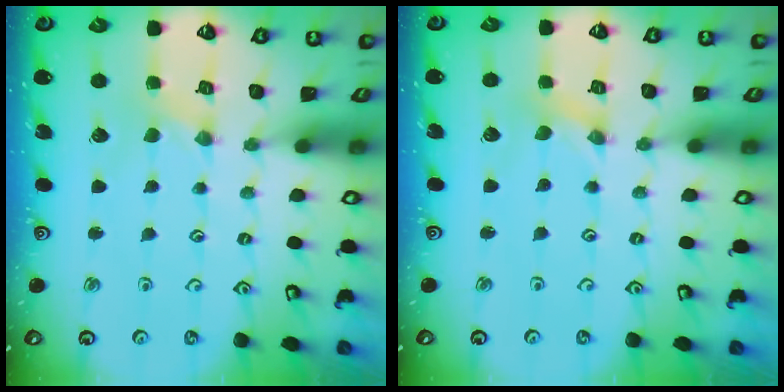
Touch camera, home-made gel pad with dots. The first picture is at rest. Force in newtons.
{"total": 0.0}